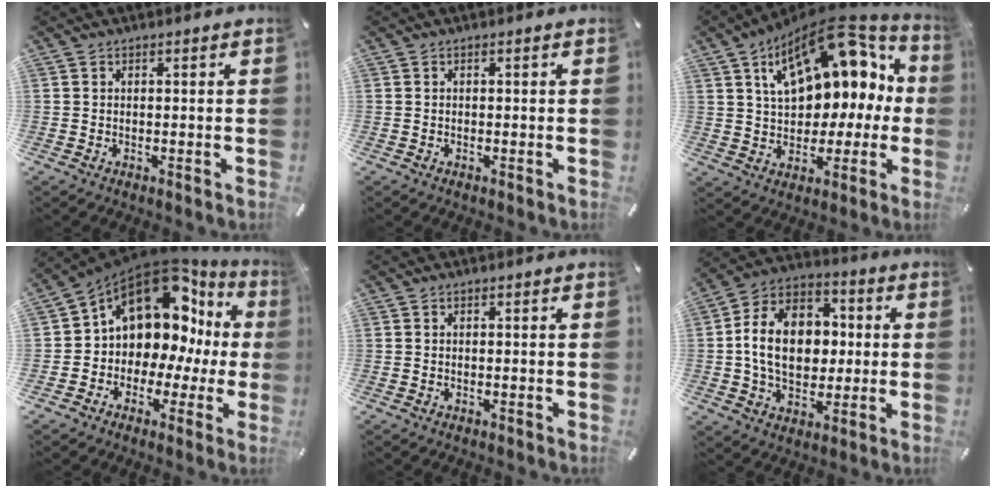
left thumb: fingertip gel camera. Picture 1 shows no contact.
{"total": 0.0}
{"total": 19.3, "force": [8.6, 11.2, 13.2], "torque": [-0.201, -0.048, 0.149]}
{"total": 13.3, "force": [6.4, 9.5, 6.9], "torque": [-0.107, -0.071, 0.107]}
{"total": 0.0}
{"total": 15.7, "force": [-0.2, 11.9, 10.3], "torque": [-0.210, 0.013, -0.006]}